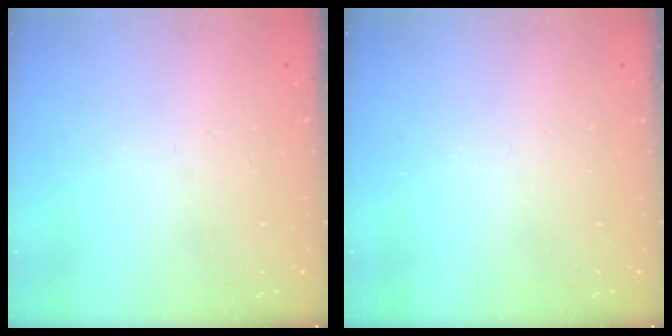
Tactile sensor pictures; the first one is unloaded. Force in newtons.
{"total": 0.0}